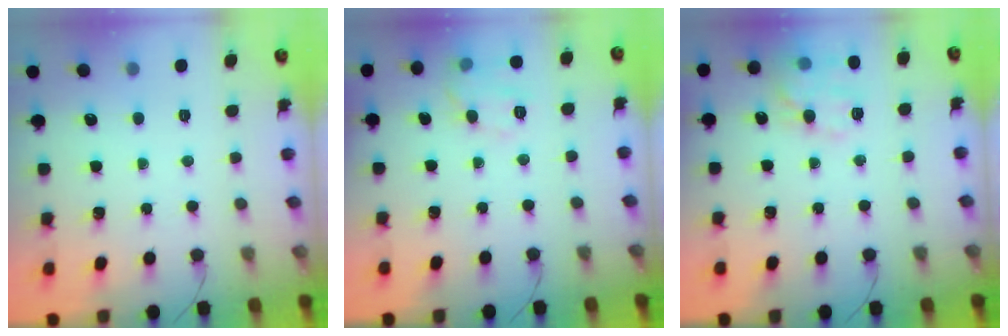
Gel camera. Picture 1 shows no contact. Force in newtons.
{"total": 7.5, "press": 7.3, "slide": 1.4}
{"total": 12.8, "press": 12.8, "slide": 0.6}